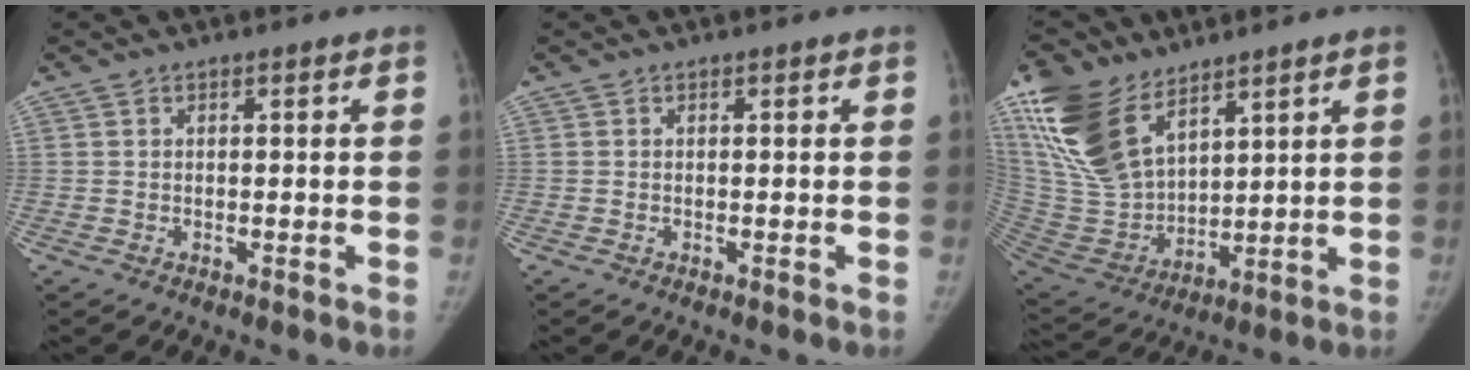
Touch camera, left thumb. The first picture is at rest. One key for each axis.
{"total": 0.0}
{"total": 20.1, "fx": 12.2, "fy": 10.4, "fz": 12.1, "tx": -0.253, "ty": -0.046, "tz": 0.253}